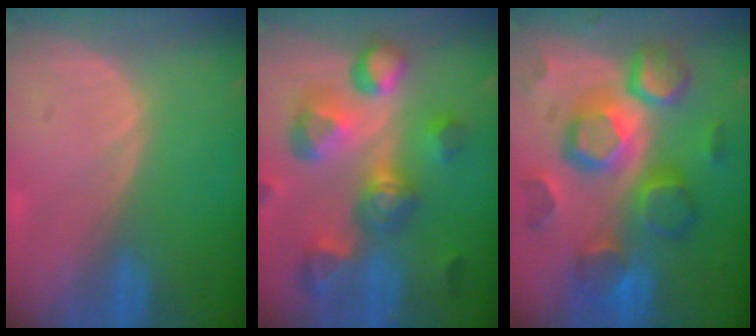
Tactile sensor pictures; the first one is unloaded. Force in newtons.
{"total": 11.3, "press": 10.1, "slide": 5.1}
{"total": 12.5, "press": 12.4, "slide": 1.1}